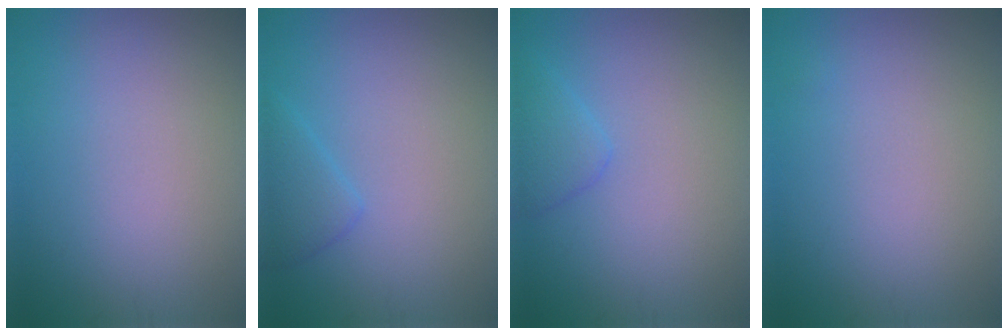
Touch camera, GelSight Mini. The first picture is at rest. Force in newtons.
{"total": 2.0, "press": 2.0, "slide": 0.1}
{"total": 1.9, "press": 1.9, "slide": 0.2}
{"total": 0.0}